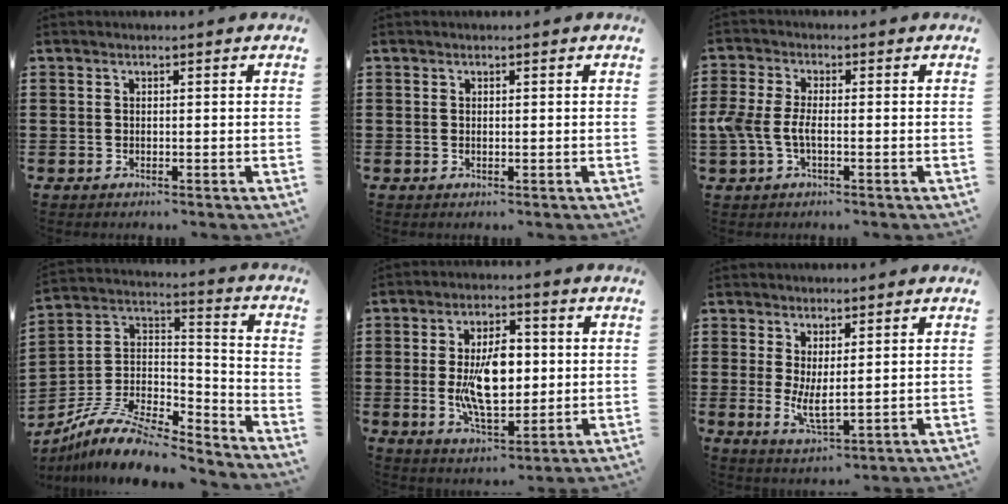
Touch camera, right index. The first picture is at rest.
{"total": 0.0}
{"total": 4.2, "force": [-1.0, 1.7, 3.7], "torque": [-0.100, -0.009, -0.028]}
{"total": 10.8, "force": [-8.7, 3.7, 5.2], "torque": [-0.104, 0.018, -0.169]}
{"total": 10.3, "force": [0.1, 5.2, 8.9], "torque": [-0.158, 0.000, -0.006]}
{"total": 4.3, "force": [1.0, 1.4, 3.9], "torque": [-0.083, -0.005, 0.019]}